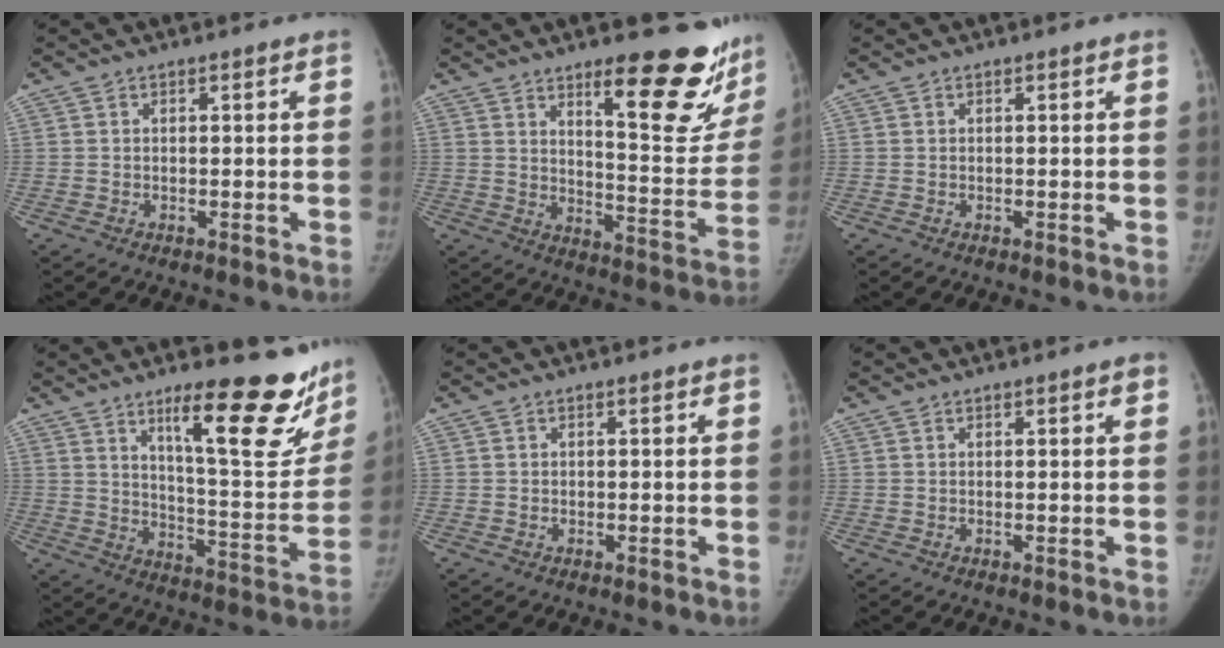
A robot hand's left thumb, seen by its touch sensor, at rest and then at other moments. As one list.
[{"total": 19.1, "force": [12.1, 5.3, 13.8], "torque": [-0.131, -0.099, 0.172]}, {"total": 0.0}, {"total": 22.0, "force": [13.6, 5.8, 16.3], "torque": [-0.173, -0.089, 0.203]}, {"total": 0.0}, {"total": 1.0, "force": [0.5, 0.2, 0.9], "torque": [-0.012, 0.001, 0.005]}]